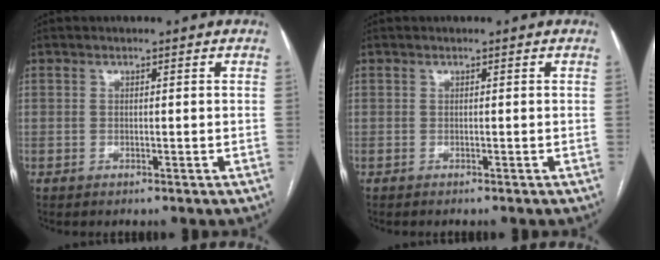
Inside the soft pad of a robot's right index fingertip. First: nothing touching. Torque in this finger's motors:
{"motor_torque": [0.02, -0.13, 0.02, 0.00]}